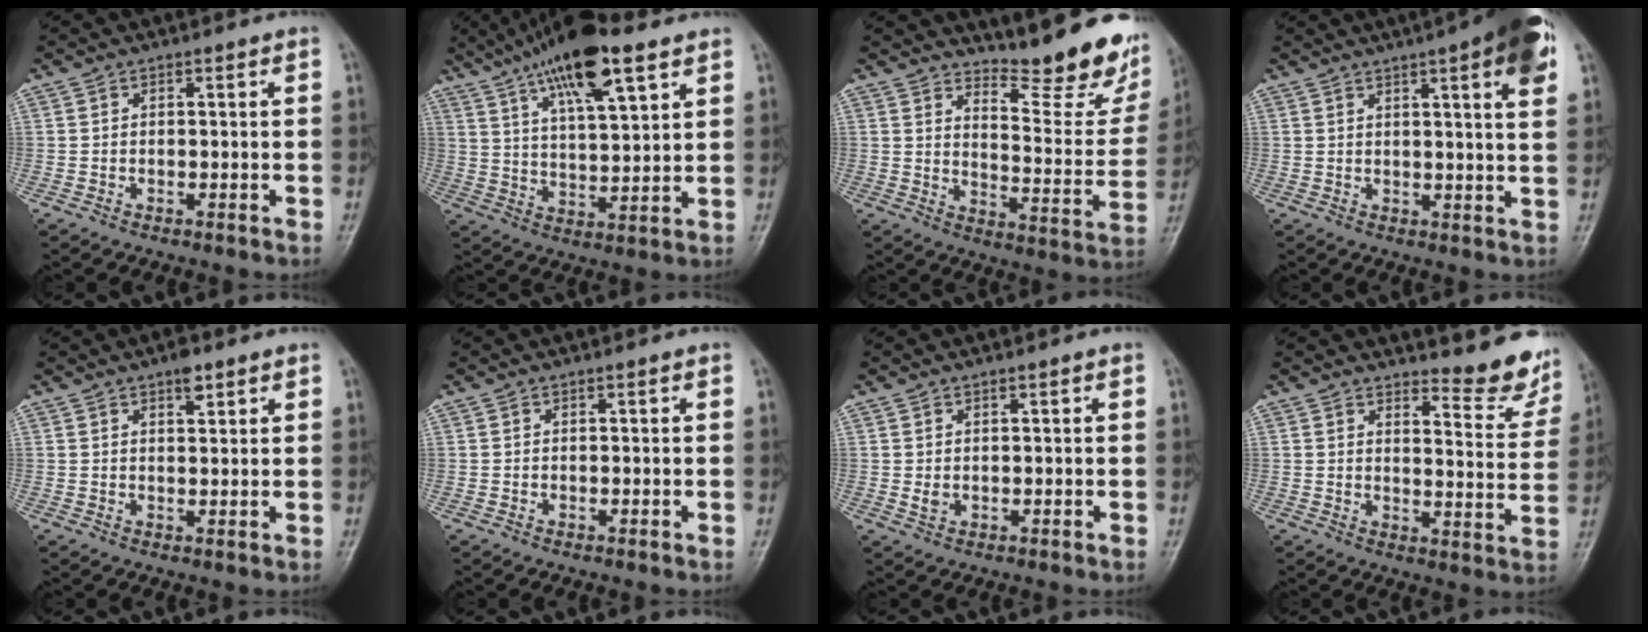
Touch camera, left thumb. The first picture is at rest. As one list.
[{"total": 16.8, "force": [10.1, 4.9, 12.5], "torque": [-0.201, -0.024, 0.176]}, {"total": 17.5, "force": [15.1, 4.1, 7.9], "torque": [-0.070, -0.145, 0.194]}, {"total": 12.8, "force": [6.4, 2.4, 10.8], "torque": [-0.128, -0.009, 0.077]}, {"total": 3.0, "force": [2.0, 1.2, 2.0], "torque": [-0.022, -0.009, 0.030]}, {"total": 0.0}, {"total": 1.6, "force": [0.4, 0.9, 1.2], "torque": [-0.017, -0.003, 0.012]}, {"total": 10.4, "force": [9.7, 2.1, 3.0], "torque": [-0.012, -0.106, 0.109]}]